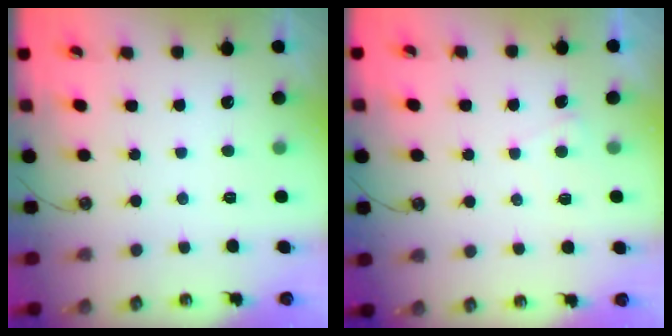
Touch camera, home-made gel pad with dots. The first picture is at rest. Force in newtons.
{"total": 2.6, "press": 2.6, "slide": 0.1}